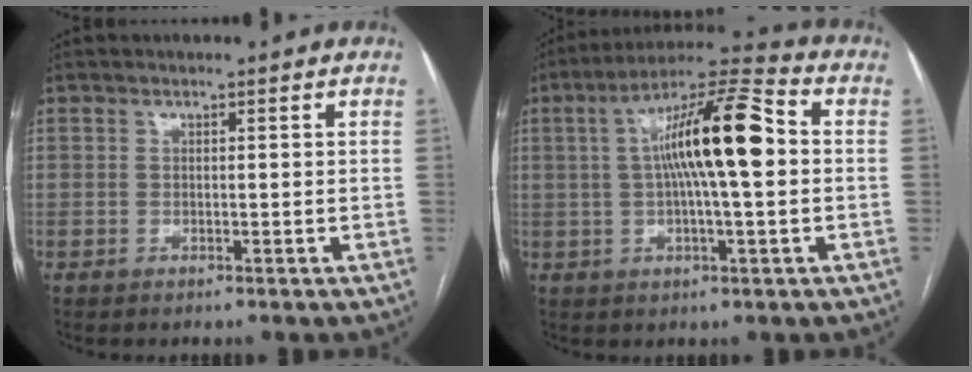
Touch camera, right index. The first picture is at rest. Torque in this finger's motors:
{"motor_torque": [1.39, -0.31, 1.05, 0.21]}